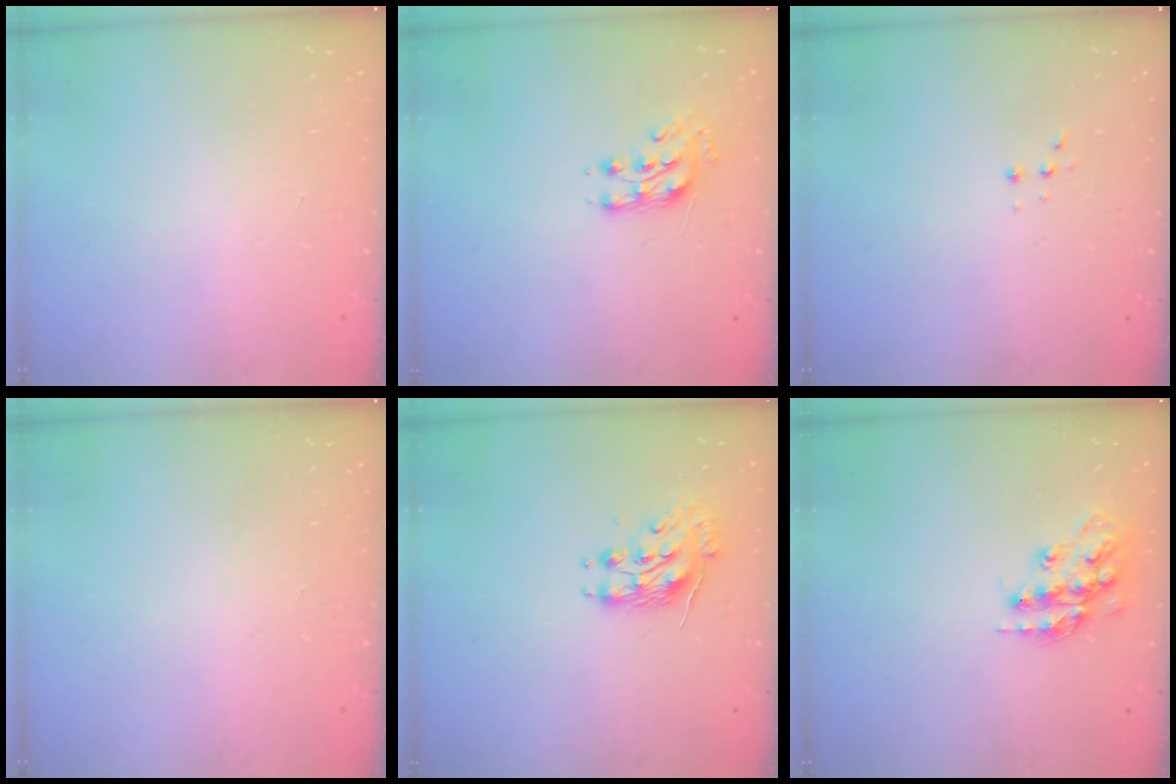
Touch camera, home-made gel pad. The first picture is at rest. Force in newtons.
{"total": 8.1, "press": 8.0, "slide": 1.0}
{"total": 2.7, "press": 2.7, "slide": 0.5}
{"total": 0.0}
{"total": 10.2, "press": 10.2, "slide": 0.6}
{"total": 14.0, "press": 14.0, "slide": 0.6}